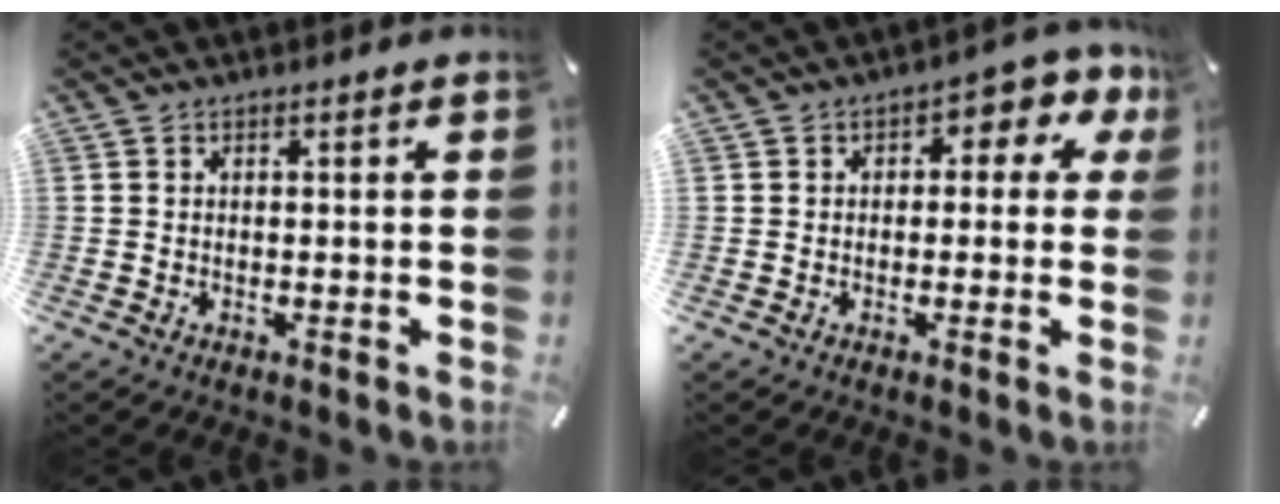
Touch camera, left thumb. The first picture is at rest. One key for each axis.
{"total": 5.4, "fx": 0.9, "fy": 3.9, "fz": 3.6, "tx": -0.043, "ty": -0.002, "tz": 0.008}